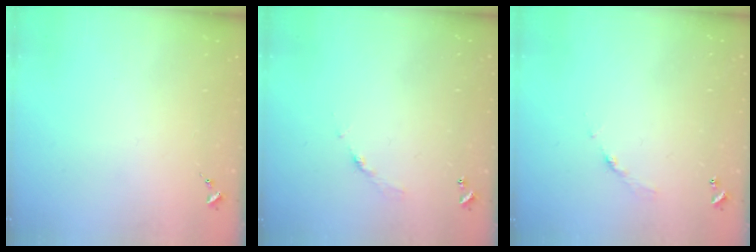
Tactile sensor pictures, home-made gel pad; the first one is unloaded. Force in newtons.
{"total": 5.1, "press": 5.1, "slide": 0.5}
{"total": 5.1, "press": 5.1, "slide": 0.5}